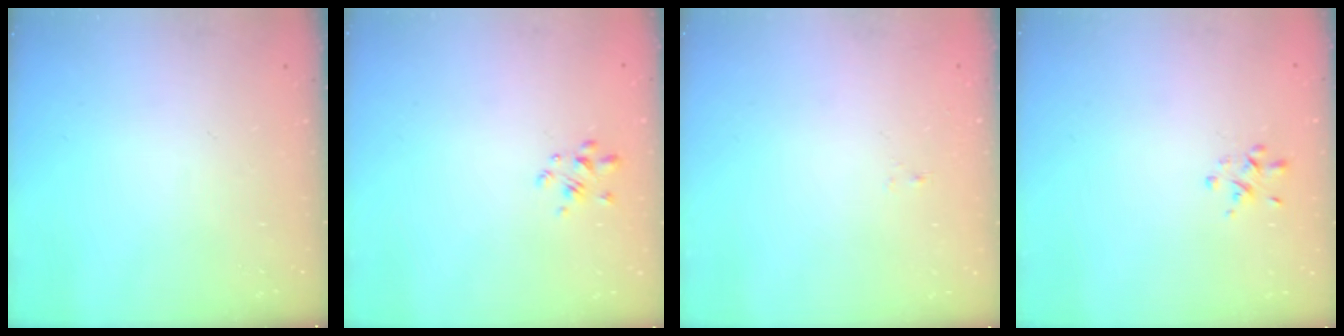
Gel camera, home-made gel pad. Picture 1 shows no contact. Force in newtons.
{"total": 2.7, "press": 2.4, "slide": 1.2}
{"total": 0.0}
{"total": 2.0, "press": 1.9, "slide": 0.6}